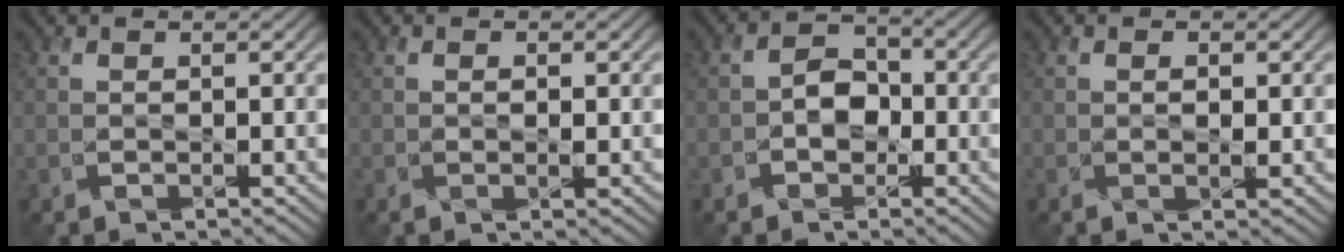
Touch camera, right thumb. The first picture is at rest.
{"total": 0.7, "force": [0.1, 0.1, 0.7], "torque": [-0.010, 0.004, 0.001]}
{"total": 3.0, "force": [-0.9, 2.3, 1.7], "torque": [-0.023, 0.009, -0.020]}
{"total": 1.1, "force": [0.1, 0.2, 1.0], "torque": [-0.018, 0.003, 0.003]}